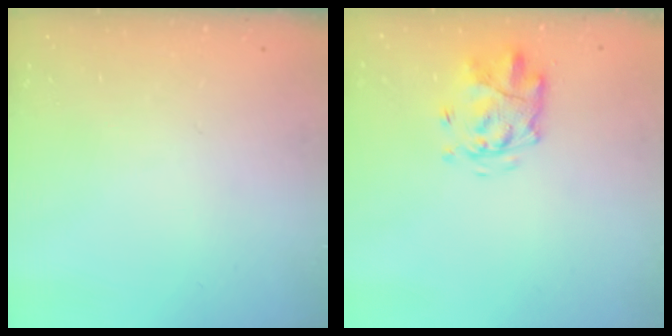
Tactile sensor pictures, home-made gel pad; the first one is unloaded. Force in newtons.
{"total": 3.8, "press": 3.3, "slide": 1.7}